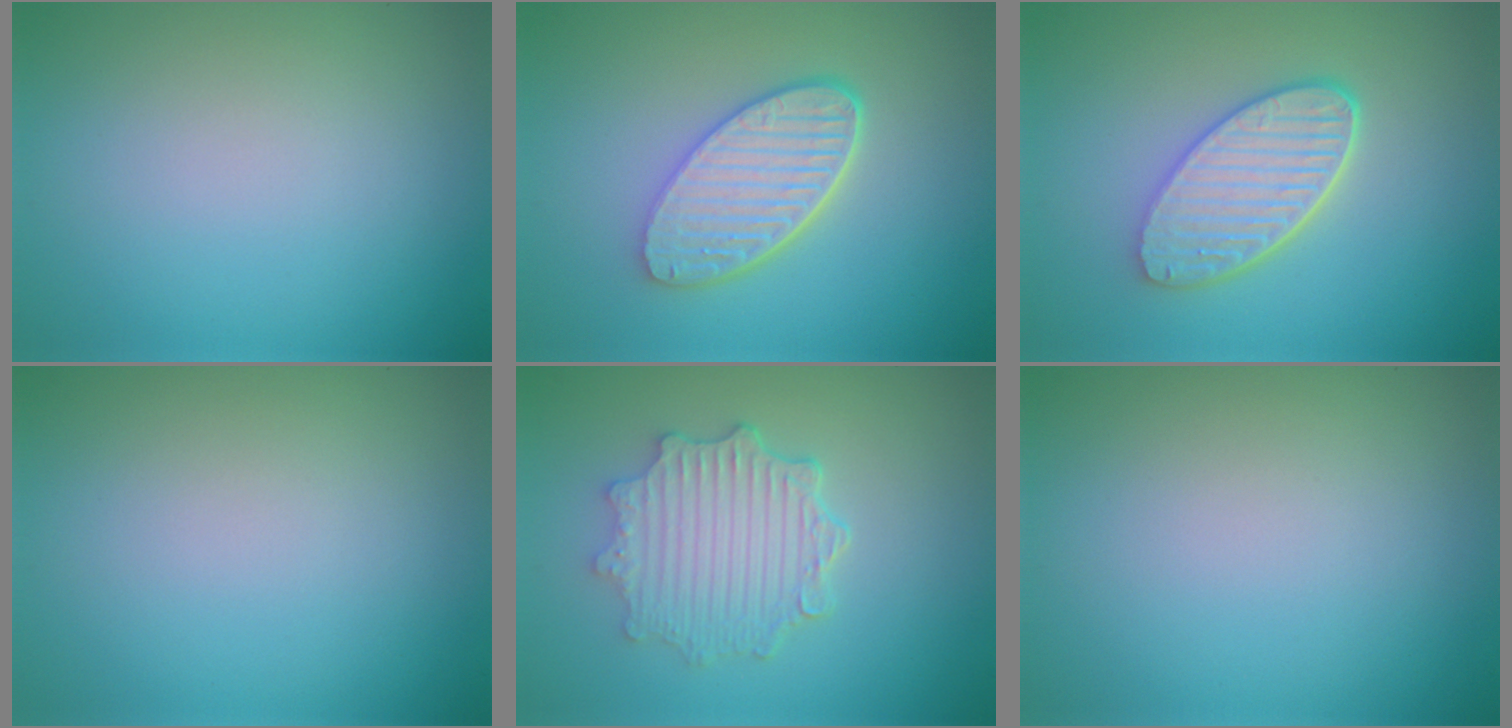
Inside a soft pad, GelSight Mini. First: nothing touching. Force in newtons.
{"total": 5.6, "press": 4.4, "slide": 3.5}
{"total": 5.6, "press": 4.3, "slide": 3.5}
{"total": 0.0}
{"total": 4.9, "press": 3.8, "slide": 3.0}
{"total": 0.0}